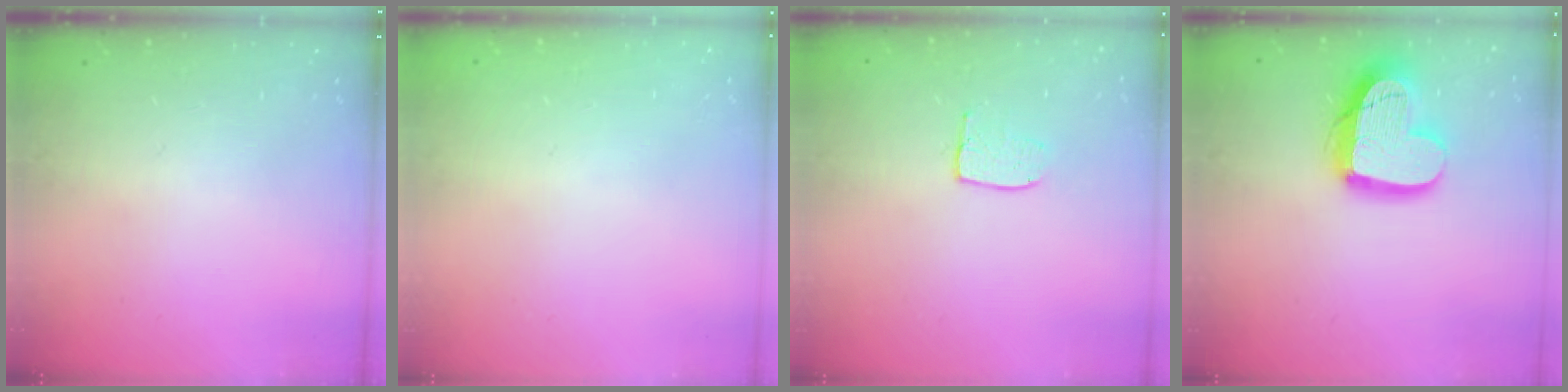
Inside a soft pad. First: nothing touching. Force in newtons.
{"total": 0.0}
{"total": 6.3, "press": 6.3, "slide": 0.4}
{"total": 17.0, "press": 17.0, "slide": 1.5}